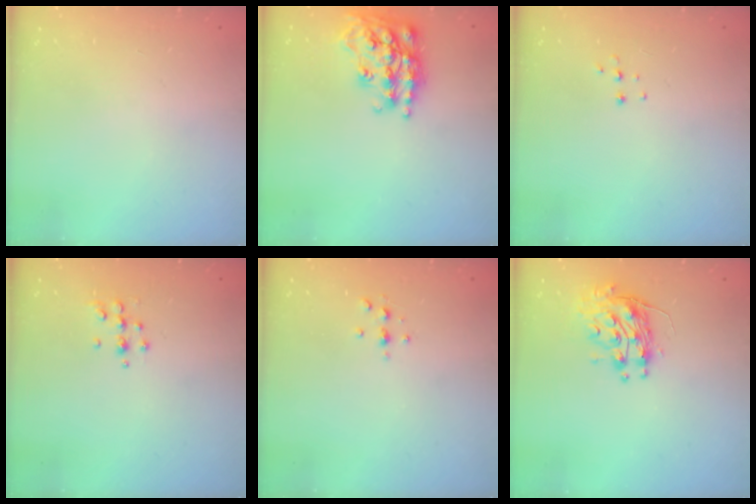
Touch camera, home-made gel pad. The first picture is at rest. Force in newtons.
{"total": 20.4, "press": 20.4, "slide": 1.4}
{"total": 3.7, "press": 3.7, "slide": 0.3}
{"total": 4.8, "press": 4.7, "slide": 0.5}
{"total": 3.3, "press": 3.2, "slide": 0.4}
{"total": 10.9, "press": 10.8, "slide": 0.8}